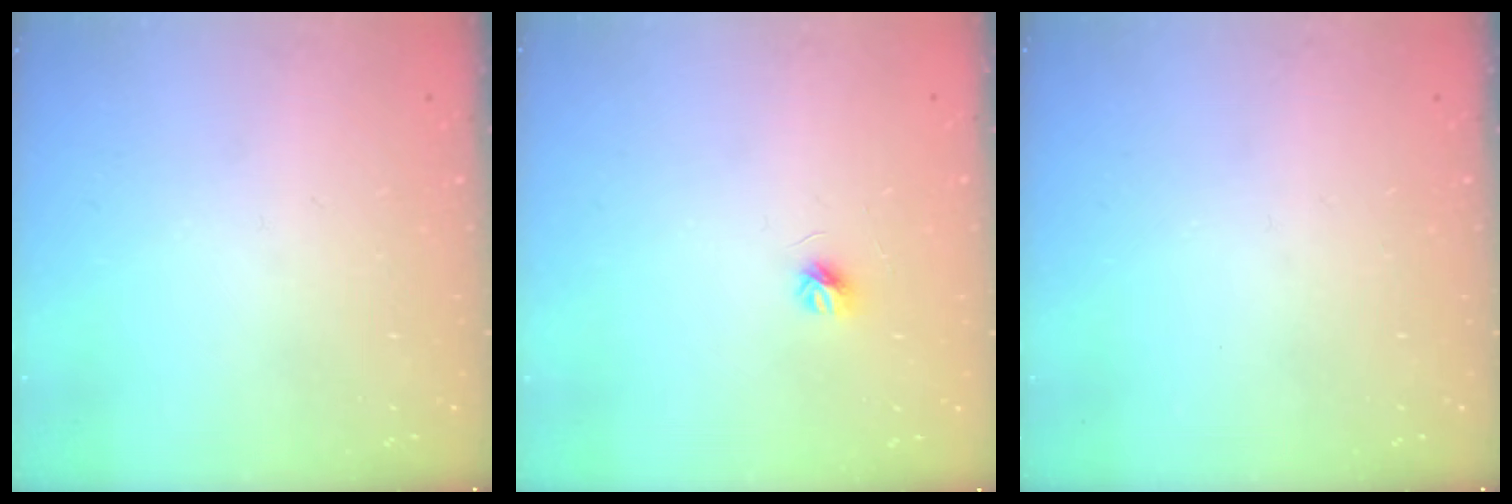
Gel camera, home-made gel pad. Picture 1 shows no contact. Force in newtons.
{"total": 4.1, "press": 4.0, "slide": 0.4}
{"total": 0.0}